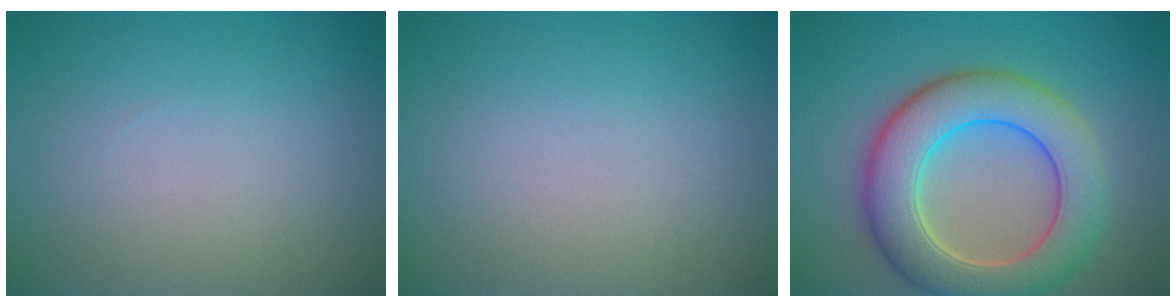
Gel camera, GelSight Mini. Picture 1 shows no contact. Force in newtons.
{"total": 0.0}
{"total": 8.6, "press": 8.6, "slide": 0.5}